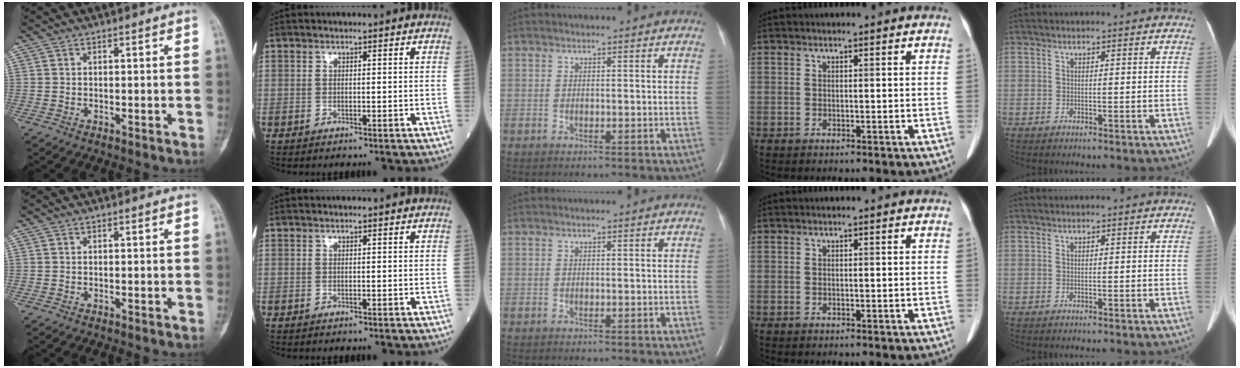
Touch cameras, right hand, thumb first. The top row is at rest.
{}